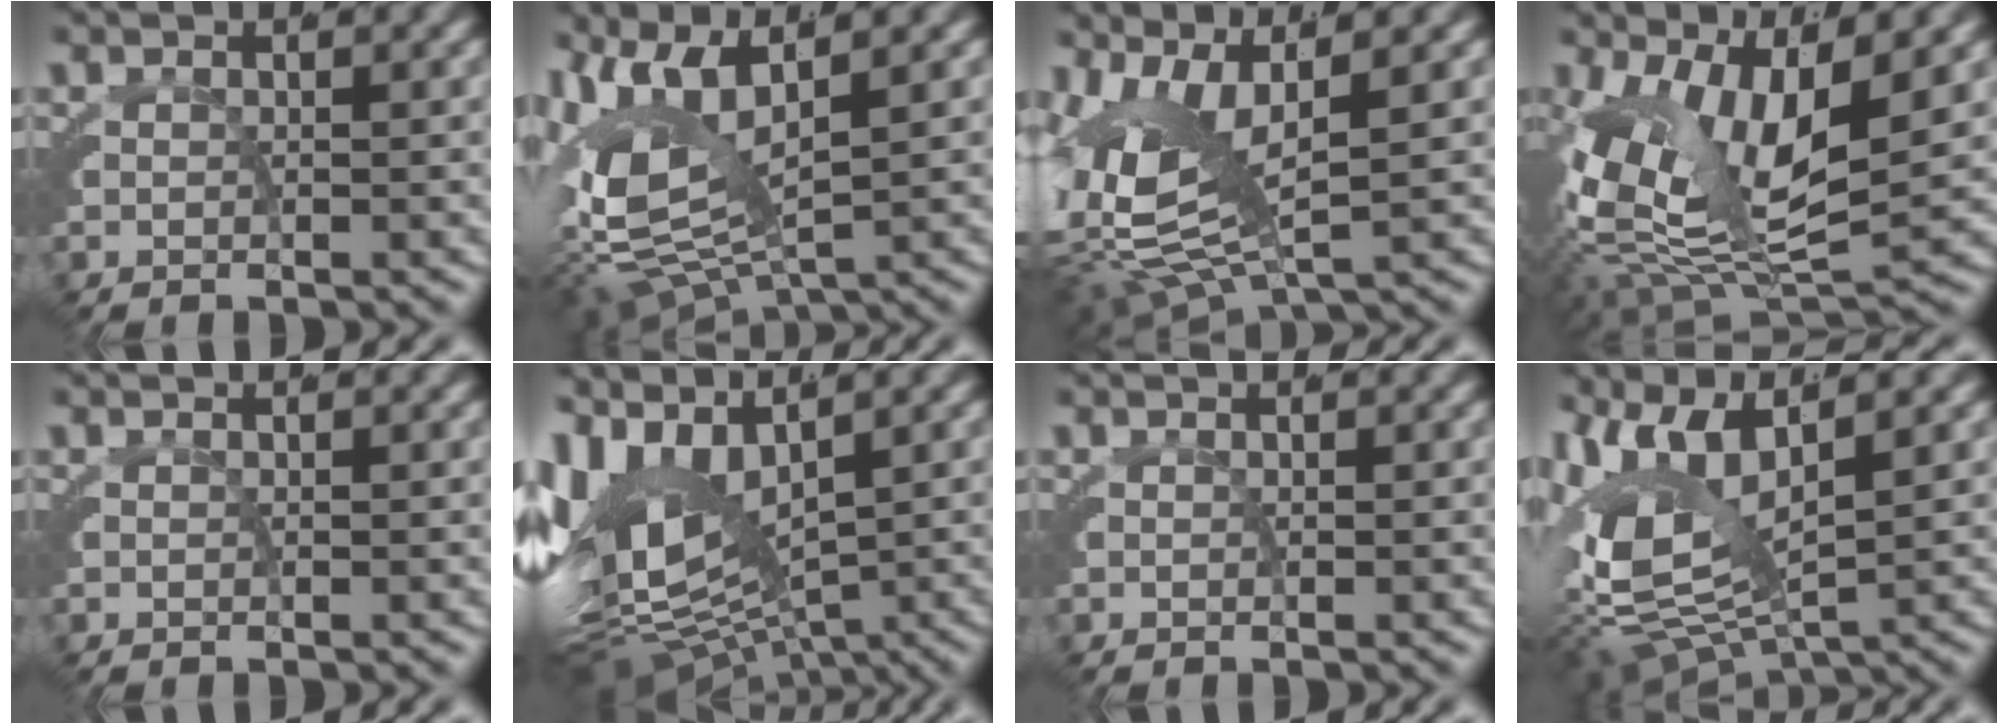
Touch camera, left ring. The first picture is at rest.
{"total": 10.9, "force": [0.1, 7.2, 8.1], "torque": [-0.183, -0.048, 0.026]}
{"total": 10.8, "force": [0.2, 7.2, 8.1], "torque": [-0.186, -0.029, 0.016]}
{"total": 11.8, "force": [-0.6, 6.9, 9.6], "torque": [-0.191, -0.035, 0.012]}
{"total": 0.0}
{"total": 12.8, "force": [-0.8, 8.2, 9.8], "torque": [-0.203, -0.042, 0.011]}
{"total": 0.0}
{"total": 12.0, "force": [0.2, 8.1, 8.8], "torque": [-0.191, -0.049, 0.027]}